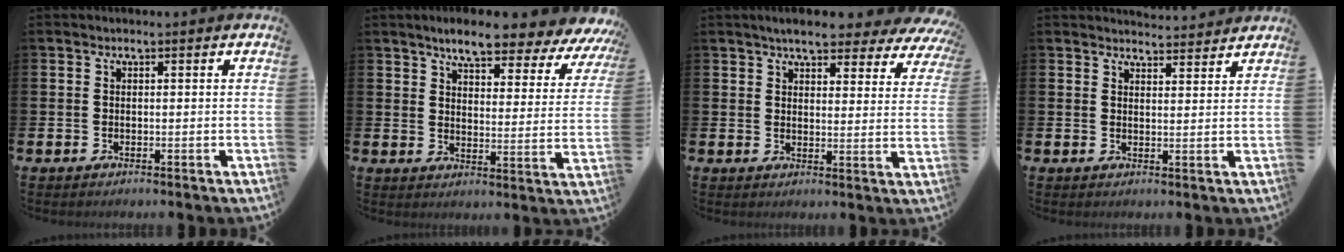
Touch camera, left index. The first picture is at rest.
{"total": 7.5, "force": [6.8, 1.4, 2.8], "torque": [-0.068, -0.045, 0.114]}
{"total": 6.0, "force": [5.4, 1.4, 2.3], "torque": [-0.052, -0.027, 0.093]}
{"total": 3.5, "force": [3.5, 0.2, -0.2], "torque": [0.002, -0.025, 0.063]}